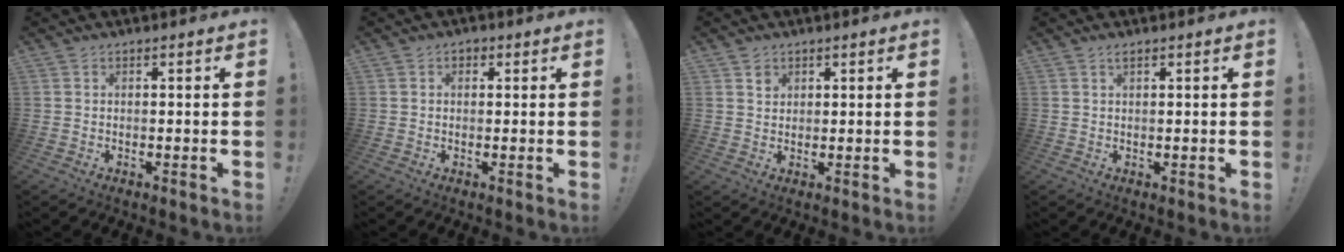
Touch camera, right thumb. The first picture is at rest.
{"total": 1.3, "force": [0.3, 1.1, 0.6], "torque": [-0.004, 0.002, 0.003]}
{"total": 2.0, "force": [1.2, 1.6, 0.3], "torque": [0.008, -0.007, 0.019]}
{"total": 1.1, "force": [0.8, 0.2, 0.7], "torque": [-0.006, -0.003, 0.013]}